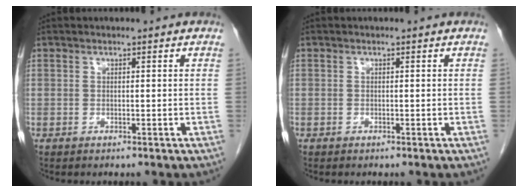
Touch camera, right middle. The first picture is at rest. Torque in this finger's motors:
{"motor_torque": [0.08, -0.07, -0.46, -0.20]}